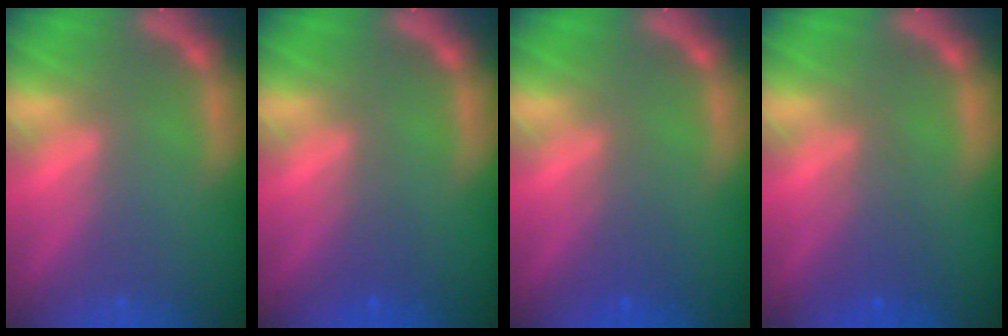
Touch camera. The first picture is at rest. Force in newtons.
{"total": 1.5}
{"total": 2.0}
{"total": 2.5}